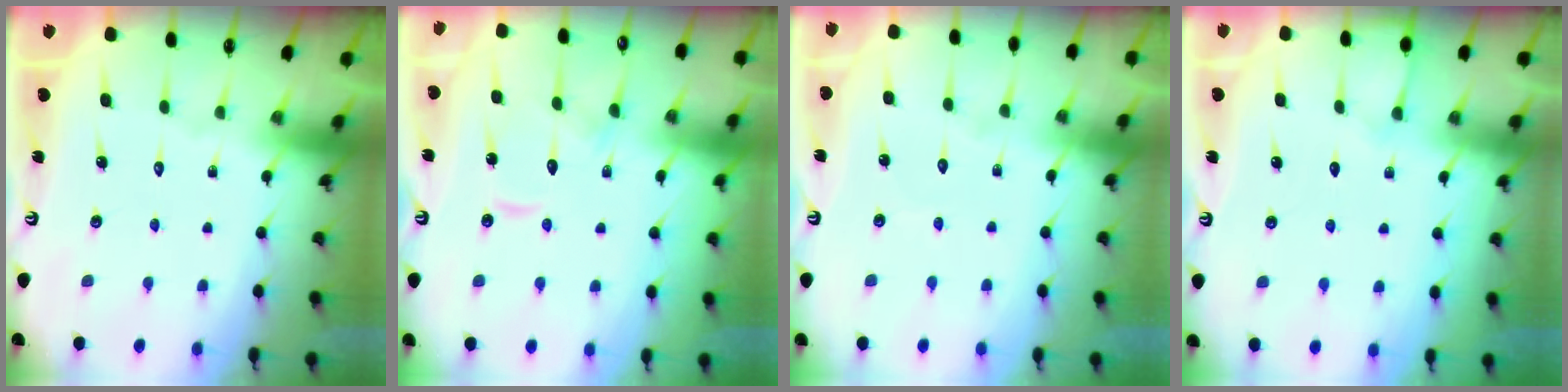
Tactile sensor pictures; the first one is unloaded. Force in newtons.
{"total": 11.3, "press": 11.2, "slide": 1.0}
{"total": 2.6, "press": 2.6, "slide": 0.3}
{"total": 2.7, "press": 2.7, "slide": 0.5}